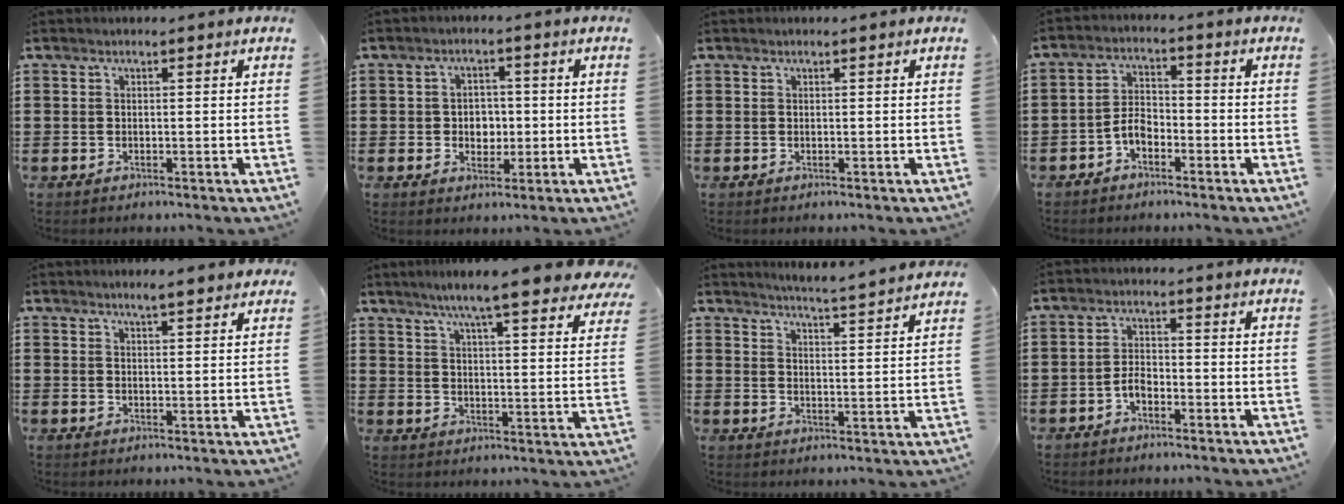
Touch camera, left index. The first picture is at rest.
{"total": 3.5, "force": [-0.3, 2.9, 2.0], "torque": [-0.040, 0.004, -0.012]}
{"total": 0.0}
{"total": 3.8, "force": [-2.4, 1.9, 2.3], "torque": [-0.057, 0.006, -0.052]}
{"total": 2.7, "force": [2.4, 0.2, 1.3], "torque": [-0.031, 0.003, 0.042]}
{"total": 8.2, "force": [6.9, 0.1, 4.4], "torque": [-0.093, -0.031, 0.114]}
{"total": 4.2, "force": [4.1, -1.1, 0.3], "torque": [-0.024, -0.034, 0.067]}
{"total": 2.7, "force": [-1.6, 1.2, 1.7], "torque": [-0.049, 0.001, -0.037]}